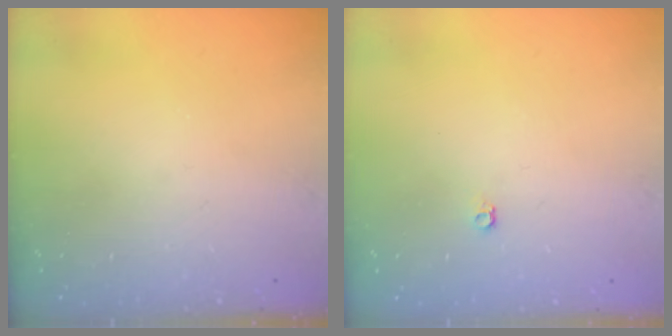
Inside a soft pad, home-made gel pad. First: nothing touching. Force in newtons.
{"total": 3.6, "press": 3.5, "slide": 0.6}